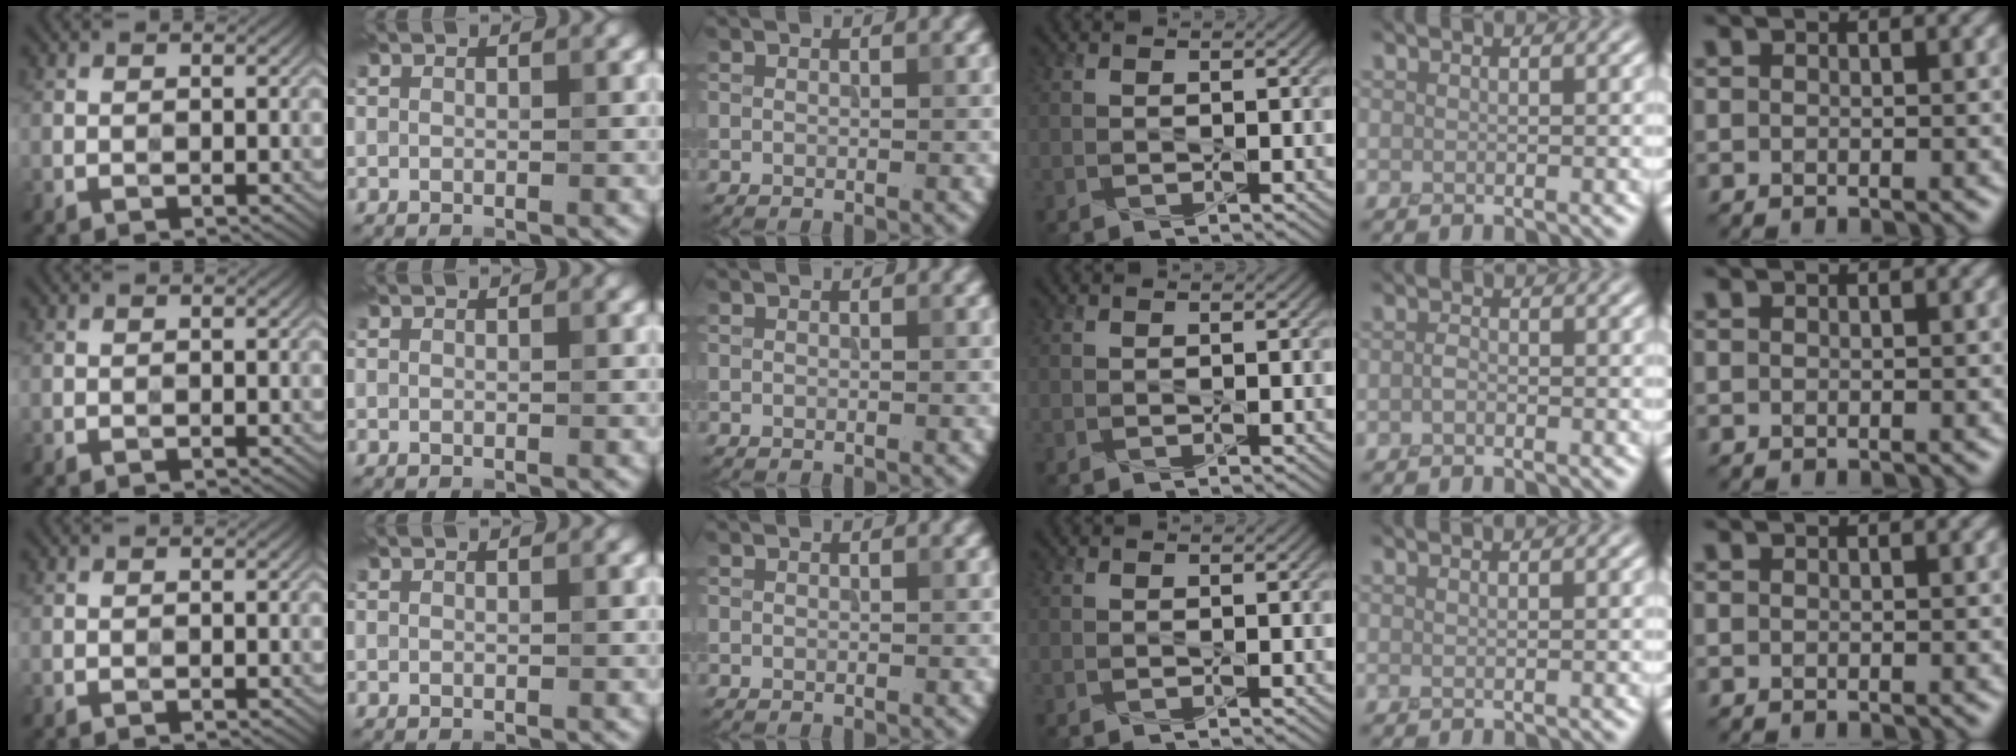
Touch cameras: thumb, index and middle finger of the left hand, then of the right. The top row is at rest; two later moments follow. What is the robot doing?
{"motion": "press", "object": "sticky note"}